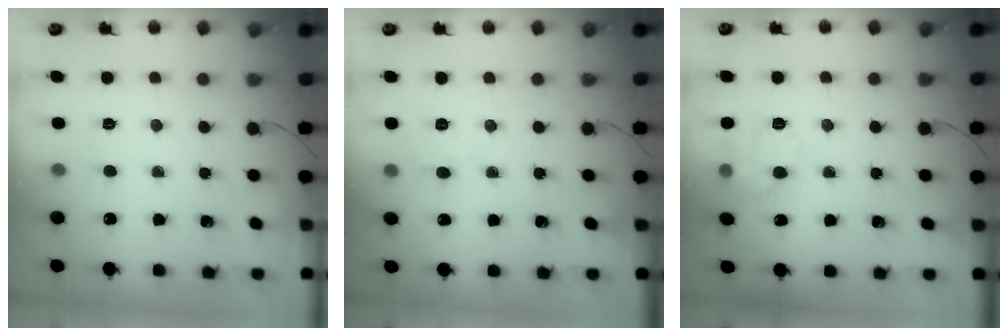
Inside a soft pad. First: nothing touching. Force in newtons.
{"total": 5.5, "press": 5.3, "slide": 1.6}
{"total": 10.4, "press": 10.4, "slide": 0.2}